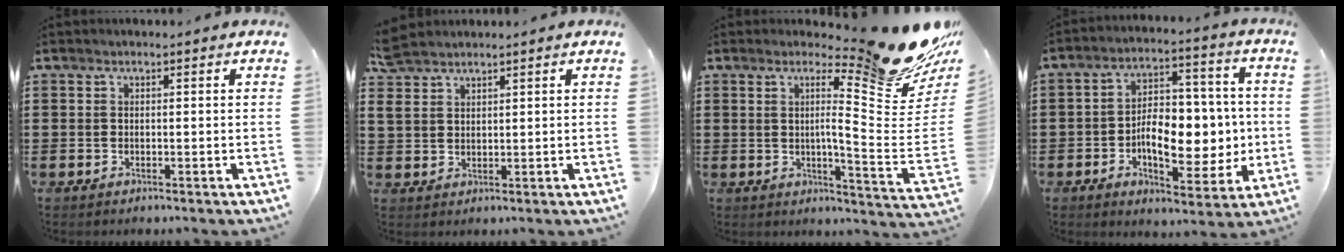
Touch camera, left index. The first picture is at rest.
{"total": 3.6, "force": [2.9, 1.9, 1.0], "torque": [-0.031, 0.005, 0.056]}
{"total": 13.1, "force": [9.1, 1.4, 9.3], "torque": [-0.142, -0.089, 0.139]}
{"total": 10.1, "force": [-1.6, 5.8, 8.2], "torque": [-0.123, 0.005, -0.031]}